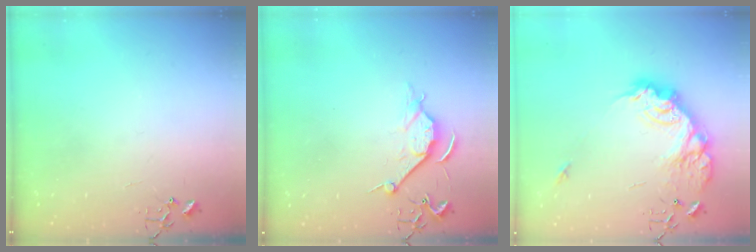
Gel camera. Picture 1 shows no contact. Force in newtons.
{"total": 6.8, "press": 6.8, "slide": 0.7}
{"total": 20.9, "press": 20.8, "slide": 1.3}